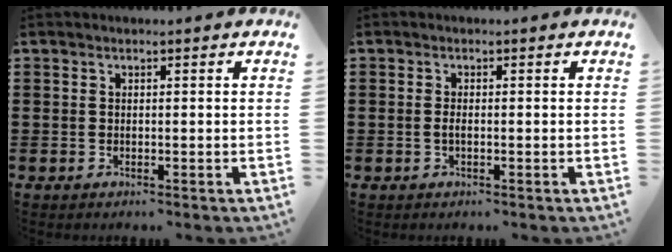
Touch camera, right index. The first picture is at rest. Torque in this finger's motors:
{"motor_torque": [2.14, 0.00, 0.04, 0.03]}